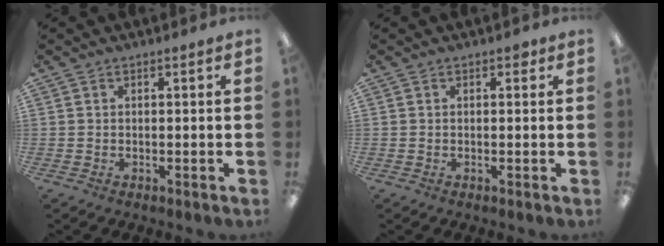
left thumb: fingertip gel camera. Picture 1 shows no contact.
{"total": 1.0, "force": [0.5, 0.6, 0.7], "torque": [-0.006, -0.001, 0.007]}